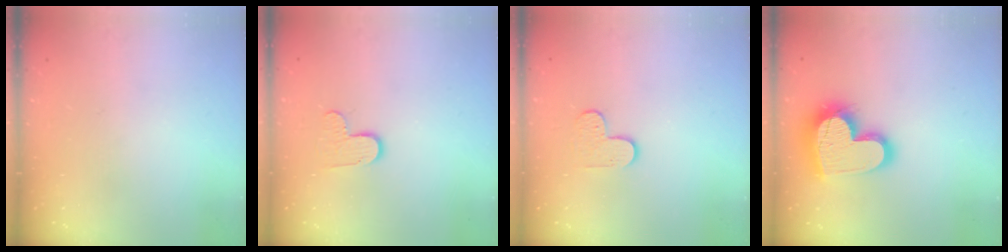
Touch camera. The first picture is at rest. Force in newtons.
{"total": 7.7, "press": 7.6, "slide": 0.4}
{"total": 4.7, "press": 4.7, "slide": 0.5}
{"total": 18.7, "press": 18.6, "slide": 1.4}